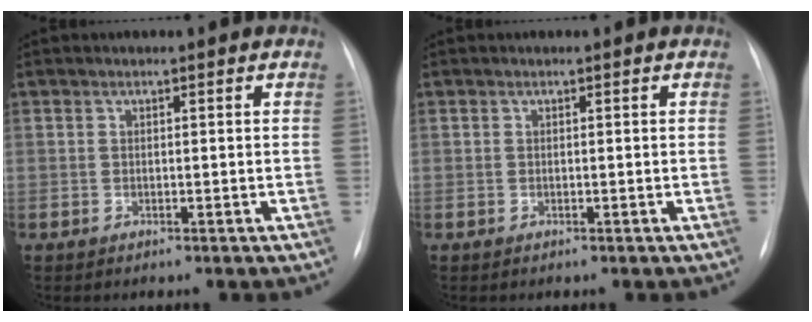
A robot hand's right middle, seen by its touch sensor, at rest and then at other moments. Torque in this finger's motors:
{"motor_torque": [-0.01, -0.01, 0.00, -0.01]}